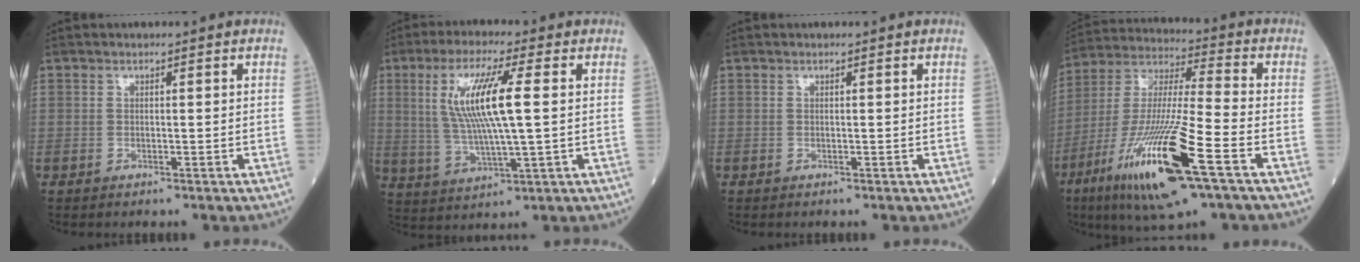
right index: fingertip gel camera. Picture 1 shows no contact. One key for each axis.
{"total": 11.3, "fx": 2.1, "fy": 0.8, "fz": 11.0, "tx": -0.226, "ty": 0.001, "tz": 0.042}
{"total": 0.0}
{"total": 20.6, "fx": -9.4, "fy": 1.7, "fz": 18.2, "tx": -0.382, "ty": -0.041, "tz": -0.171}